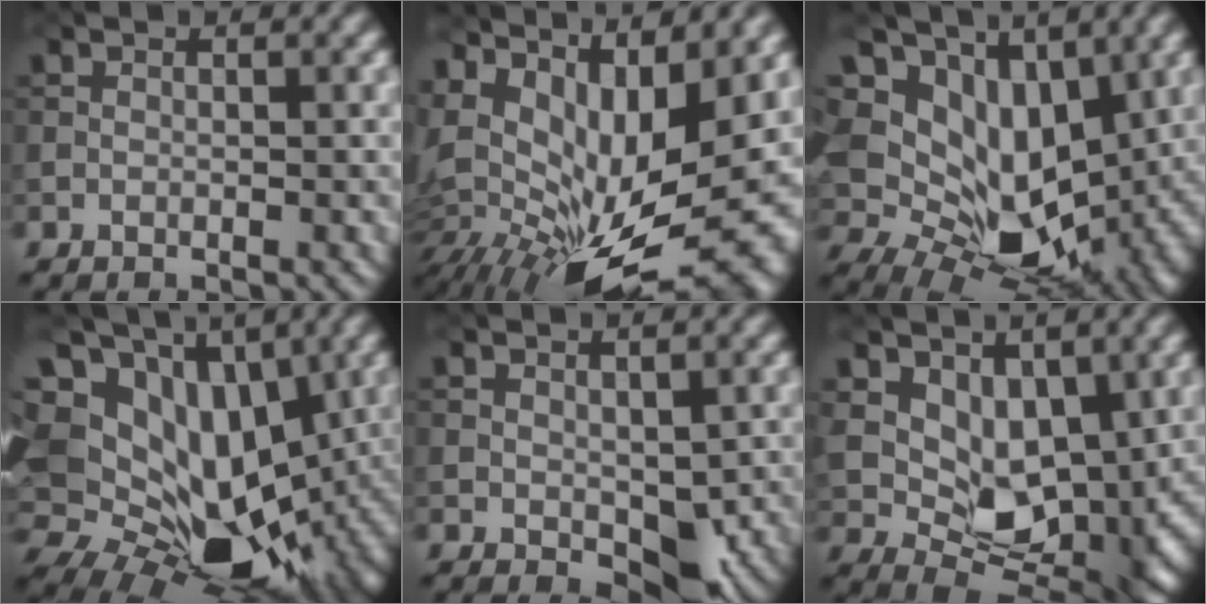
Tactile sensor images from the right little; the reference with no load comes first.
{"total": 15.1, "force": [0.0, 7.6, 13.1], "torque": [-0.204, -0.018, 0.032]}
{"total": 14.5, "force": [1.8, 10.2, 10.1], "torque": [-0.179, -0.022, 0.045]}
{"total": 20.7, "force": [0.7, 15.5, 13.8], "torque": [-0.252, 0.012, 0.028]}
{"total": 5.0, "force": [-0.8, 3.0, 4.0], "torque": [-0.067, -0.017, -0.003]}
{"total": 7.7, "force": [2.2, 5.1, 5.3], "torque": [-0.090, -0.021, 0.042]}